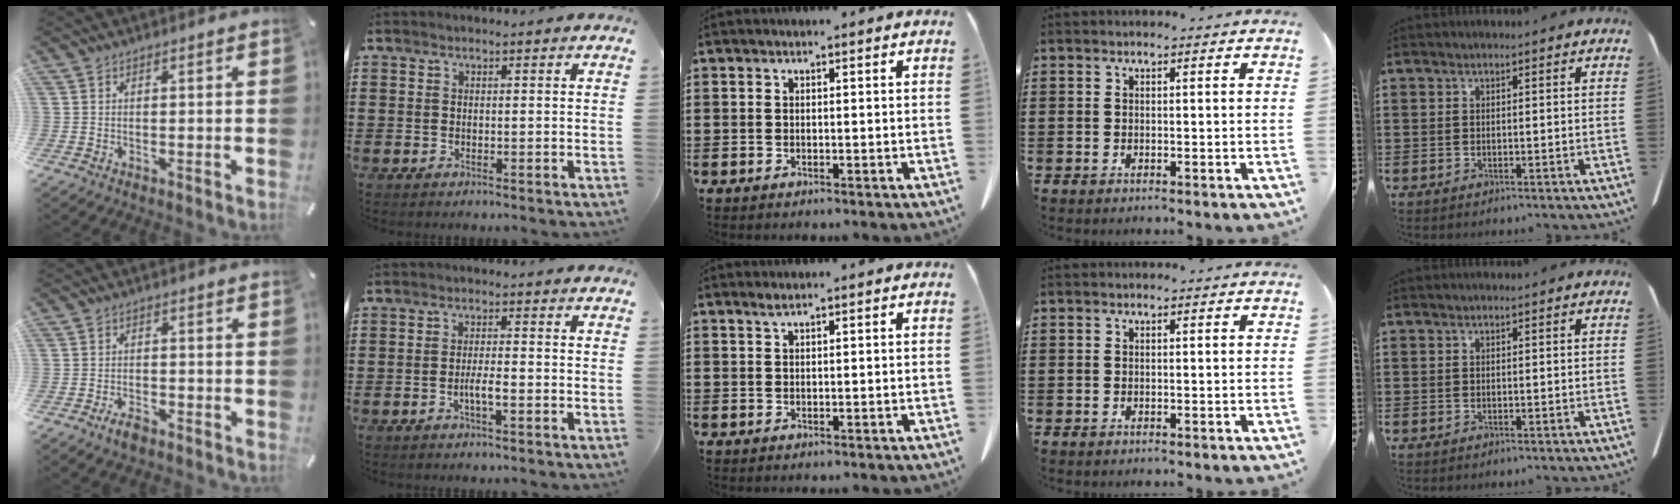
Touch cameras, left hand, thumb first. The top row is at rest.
{"thumb": {"total": 3.3, "force": [-2.4, 1.5, 1.7], "torque": [-0.033, 0.013, -0.047]}, "index": {"total": 3.0, "force": [-1.0, 0.5, 2.7], "torque": [-0.048, 0.002, -0.018]}, "middle": {"total": 1.1, "force": [0.7, 0.1, 0.8], "torque": [-0.017, 0.001, 0.013]}}